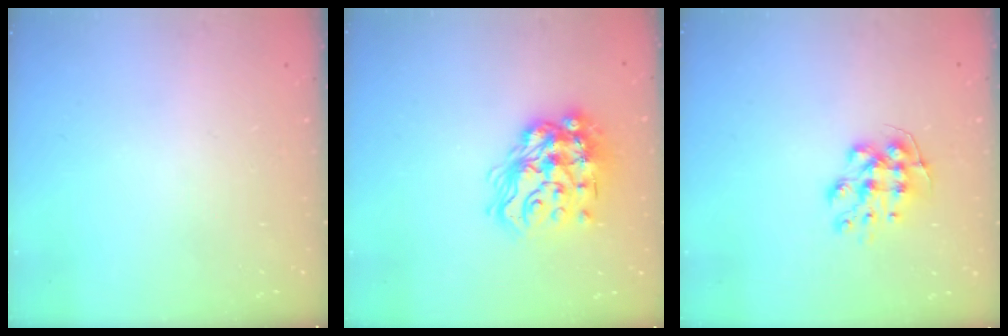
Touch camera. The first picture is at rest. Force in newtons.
{"total": 18.1, "press": 18.1, "slide": 1.3}
{"total": 10.0, "press": 10.0, "slide": 0.6}